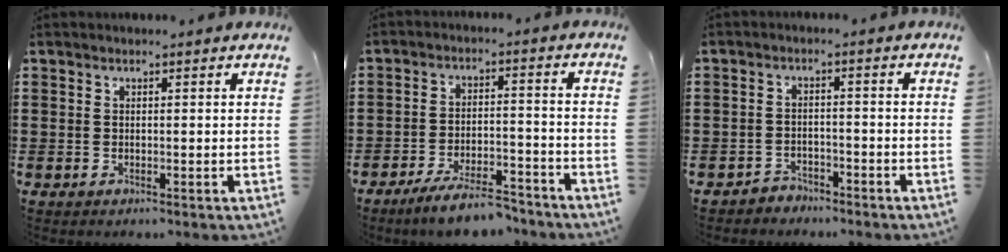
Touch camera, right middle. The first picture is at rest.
{"total": 7.2, "force": [-6.3, 1.0, 3.4], "torque": [-0.069, -0.001, -0.119]}
{"total": 2.4, "force": [-2.3, 0.6, -0.1], "torque": [-0.008, 0.000, -0.050]}